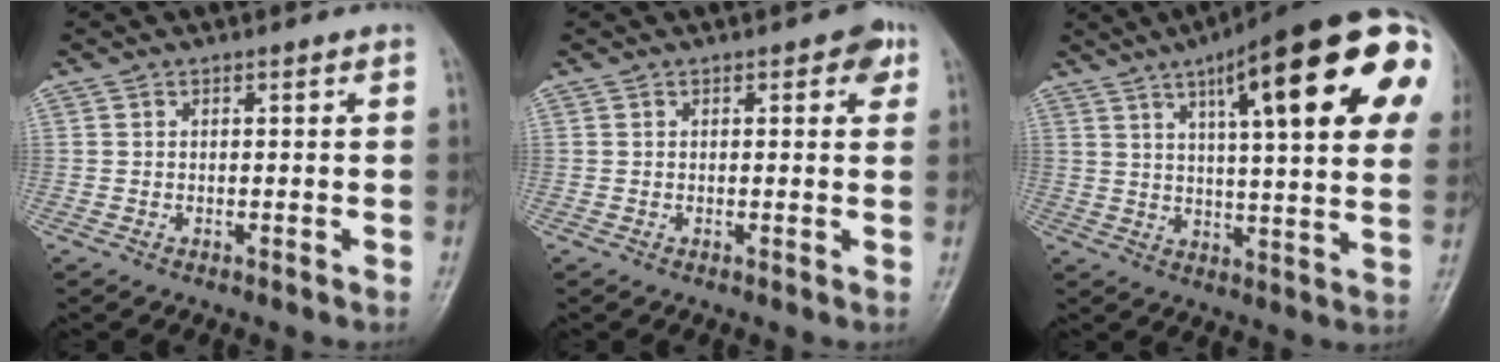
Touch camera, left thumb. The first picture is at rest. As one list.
[{"total": 2.9, "force": [1.3, 1.5, 2.2], "torque": [-0.010, 0.000, 0.009]}, {"total": 27.5, "force": [10.7, 6.2, 24.6], "torque": [-0.295, 0.002, 0.149]}]